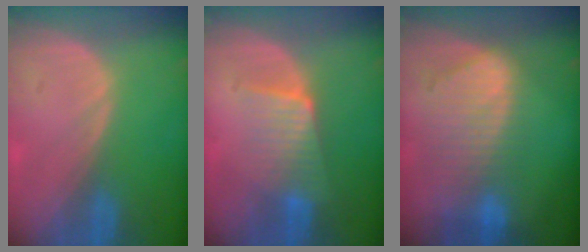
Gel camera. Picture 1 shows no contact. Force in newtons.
{"total": 5.8, "press": 5.5, "slide": 1.7}
{"total": 9.2, "press": 8.1, "slide": 4.3}